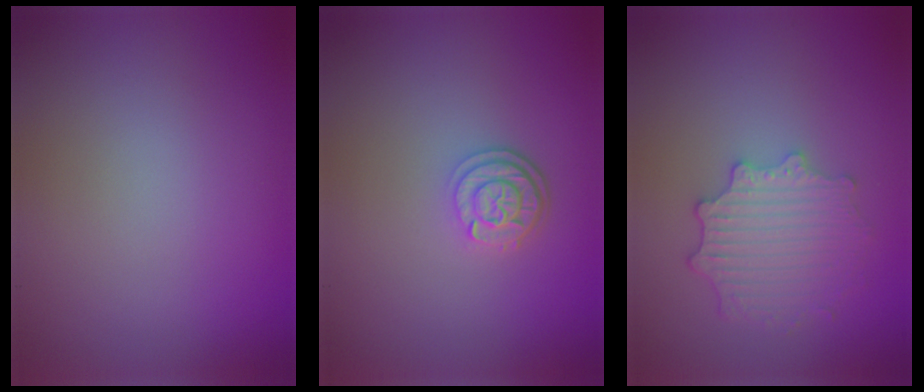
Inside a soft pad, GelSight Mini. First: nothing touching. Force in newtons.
{"total": 2.5, "press": 2.1, "slide": 1.4}
{"total": 4.5, "press": 3.7, "slide": 2.5}